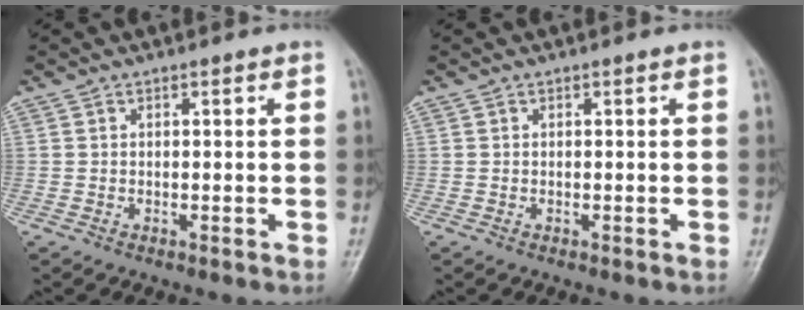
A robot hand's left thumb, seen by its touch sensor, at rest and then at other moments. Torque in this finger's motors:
{"motor_torque": [0.00, 0.00, -0.25, -0.25, 0.00]}